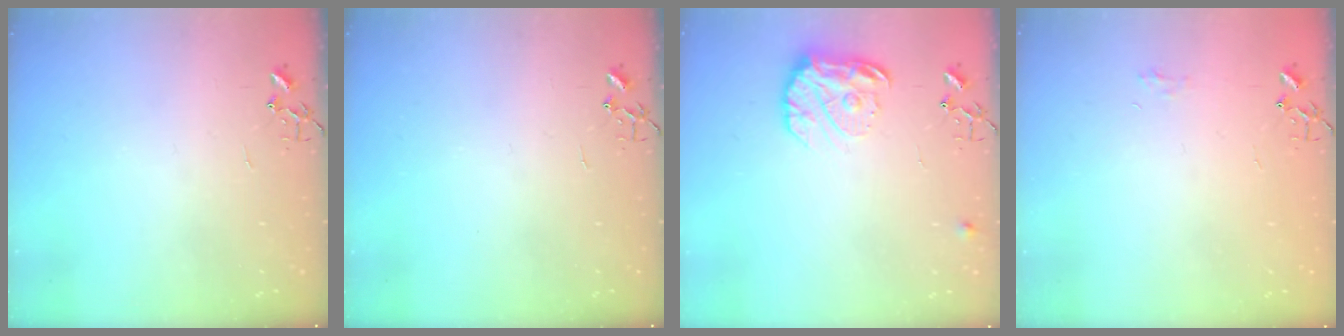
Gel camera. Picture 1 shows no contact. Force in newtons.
{"total": 0.0}
{"total": 13.9, "press": 13.8, "slide": 1.0}
{"total": 5.2, "press": 5.2, "slide": 0.7}